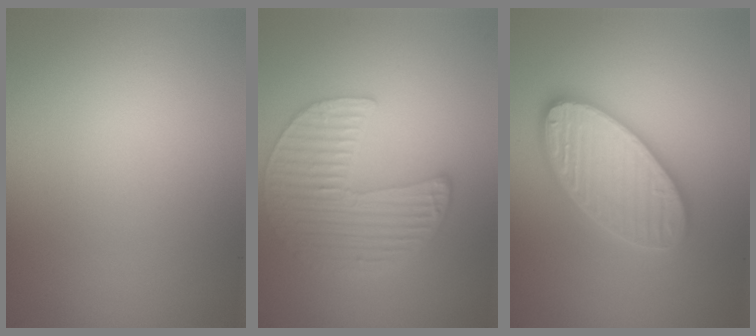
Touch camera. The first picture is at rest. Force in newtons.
{"total": 5.8, "press": 4.2, "slide": 3.9}
{"total": 5.8, "press": 5.7, "slide": 0.6}